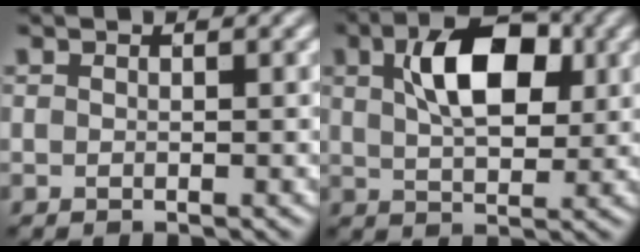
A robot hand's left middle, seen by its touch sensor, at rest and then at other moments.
{"total": 7.4, "force": [1.9, 3.9, 5.9], "torque": [-0.109, 0.010, 0.031]}